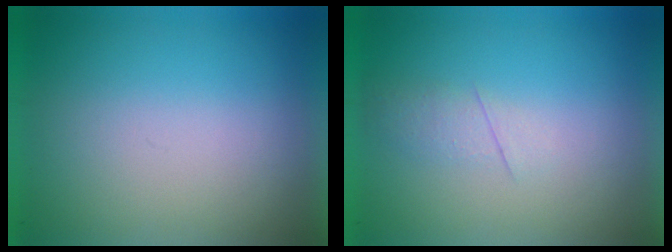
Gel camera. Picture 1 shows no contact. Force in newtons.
{"total": 2.1}